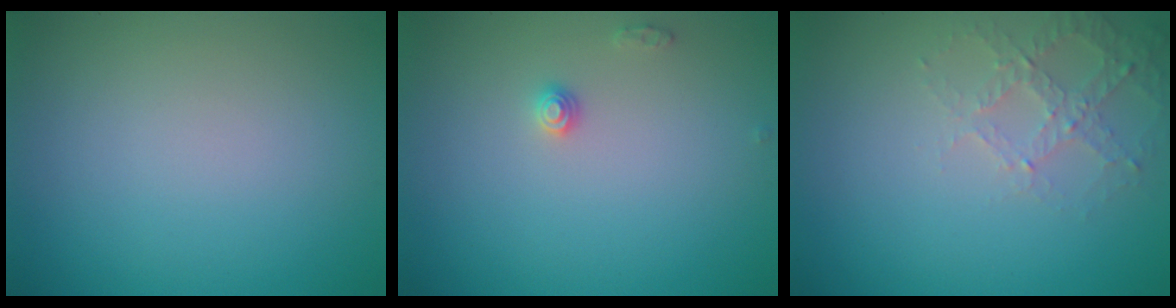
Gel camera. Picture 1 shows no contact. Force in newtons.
{"total": 1.0, "press": 1.0, "slide": 0.1}
{"total": 2.6, "press": 2.5, "slide": 0.8}